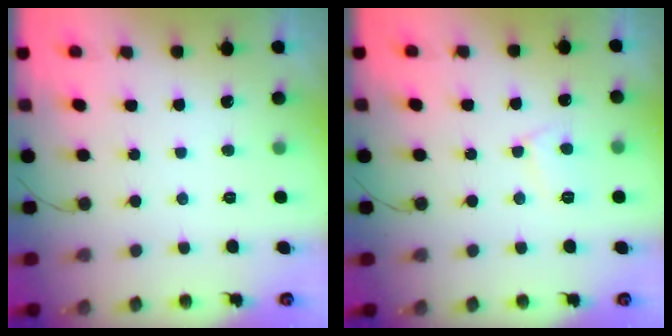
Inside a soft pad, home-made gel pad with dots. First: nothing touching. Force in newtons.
{"total": 5.5, "press": 5.5, "slide": 0.4}